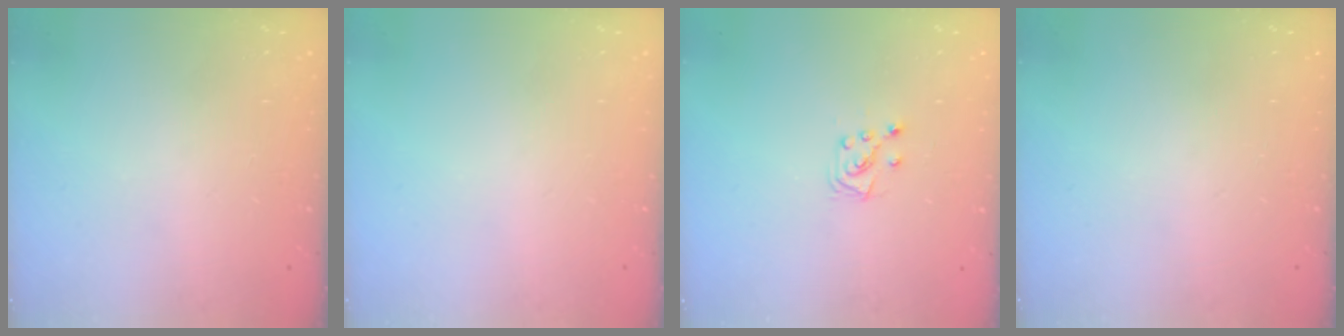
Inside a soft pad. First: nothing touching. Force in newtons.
{"total": 0.0}
{"total": 6.4, "press": 6.4, "slide": 0.6}
{"total": 0.0}